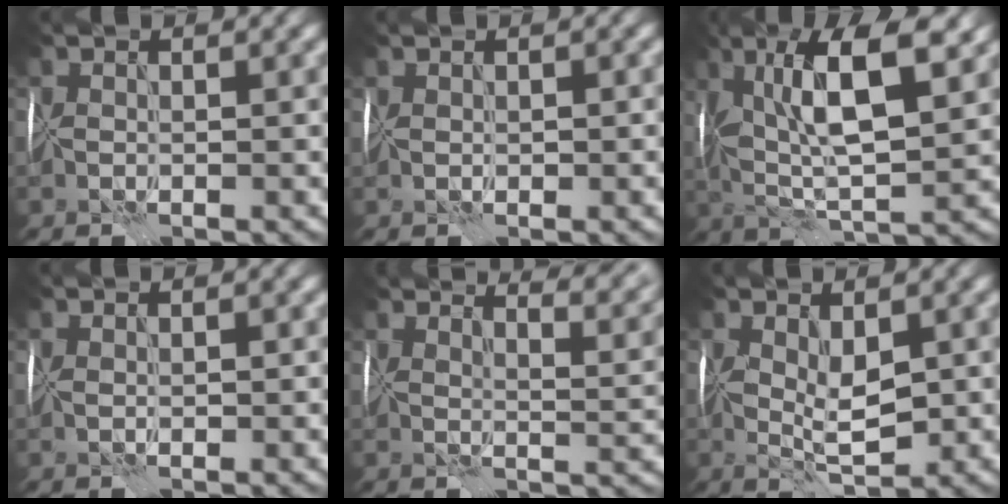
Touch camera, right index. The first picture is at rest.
{"total": 1.1, "force": [0.1, 0.5, 0.9], "torque": [-0.015, 0.001, 0.008]}
{"total": 10.4, "force": [3.2, 3.7, 9.2], "torque": [-0.161, 0.015, 0.050]}
{"total": 1.3, "force": [0.4, 0.3, 1.2], "torque": [-0.018, 0.003, 0.010]}
{"total": 10.9, "force": [8.6, 3.0, 5.9], "torque": [-0.053, 0.035, 0.078]}
{"total": 3.9, "force": [0.5, 1.8, 3.4], "torque": [-0.066, -0.002, 0.014]}